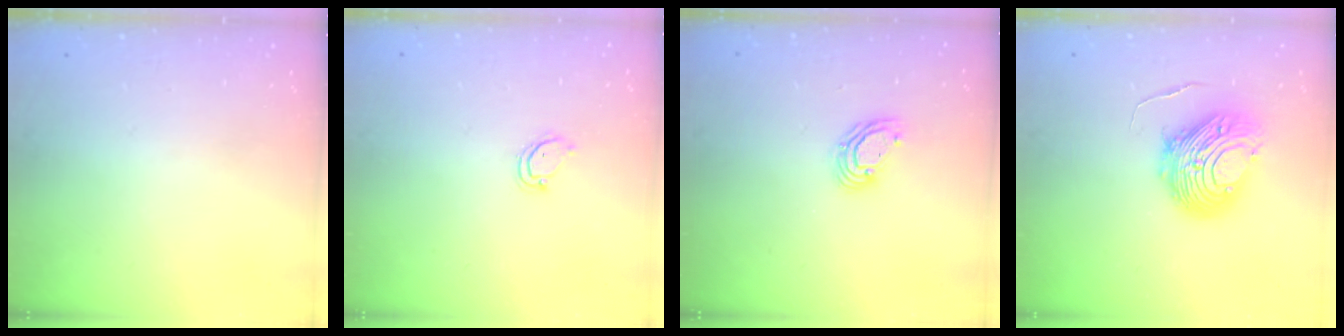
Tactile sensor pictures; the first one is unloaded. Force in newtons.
{"total": 3.6, "press": 3.6, "slide": 0.2}
{"total": 6.3, "press": 6.3, "slide": 0.6}
{"total": 10.7, "press": 10.6, "slide": 1.1}